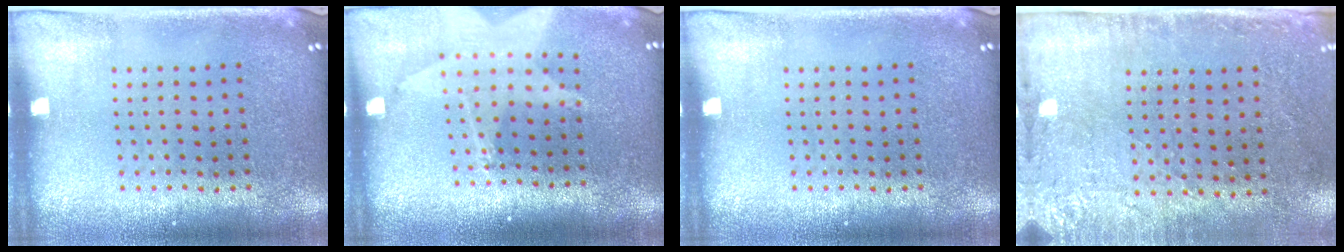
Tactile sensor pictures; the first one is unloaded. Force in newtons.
{"total": 2.0, "press": 1.5, "slide": 1.2}
{"total": 0.0}
{"total": 2.9, "press": 2.3, "slide": 1.7}